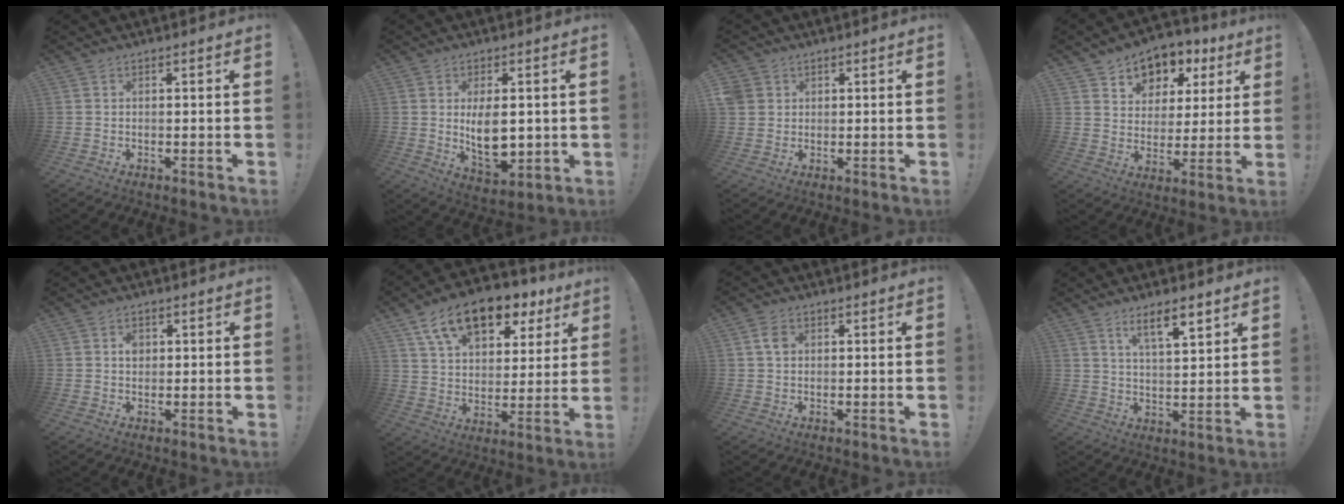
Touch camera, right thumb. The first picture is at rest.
{"total": 10.5, "force": [0.7, 5.7, 8.8], "torque": [-0.137, -0.018, 0.013]}
{"total": 3.7, "force": [1.8, 3.1, 0.7], "torque": [-0.019, 0.001, 0.037]}
{"total": 8.5, "force": [4.7, 6.7, 2.3], "torque": [-0.029, -0.039, 0.092]}
{"total": 2.5, "force": [0.4, 2.0, 1.5], "torque": [-0.009, -0.003, 0.002]}
{"total": 17.1, "force": [10.6, 9.1, 9.9], "torque": [-0.161, -0.059, 0.189]}
{"total": 3.3, "force": [1.1, 2.5, 1.9], "torque": [-0.030, 0.002, 0.020]}
{"total": 8.7, "force": [5.6, 1.9, 6.4], "torque": [-0.098, -0.029, 0.093]}